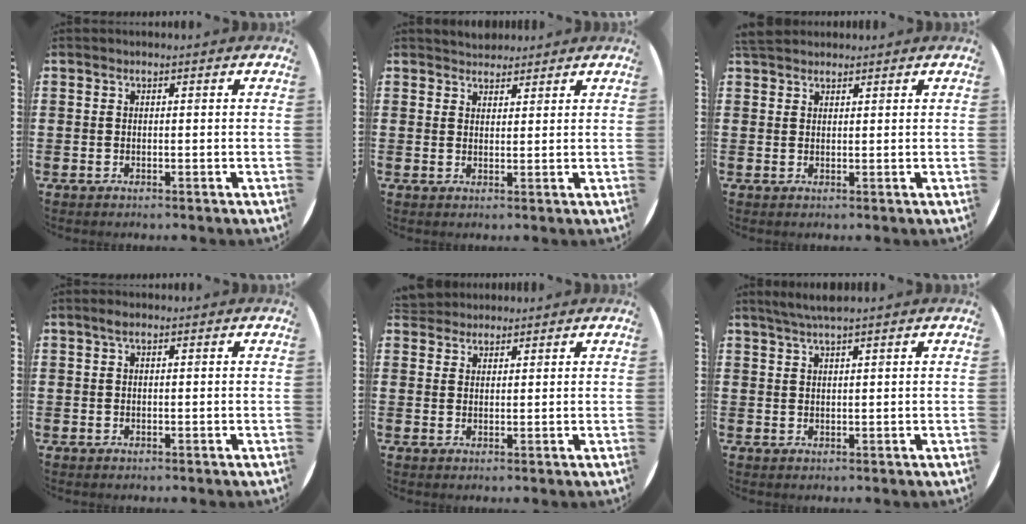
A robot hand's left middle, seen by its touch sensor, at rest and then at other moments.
{"total": 2.3, "force": [2.2, 0.6, -0.1], "torque": [-0.001, 0.000, 0.042]}
{"total": 2.1, "force": [1.9, 0.7, 0.4], "torque": [-0.005, 0.001, 0.036]}
{"total": 0.9, "force": [0.5, 0.4, 0.7], "torque": [-0.014, 0.006, 0.007]}
{"total": 2.4, "force": [2.3, 0.7, -0.2], "torque": [0.000, 0.002, 0.045]}
{"total": 2.4, "force": [2.0, -0.1, 1.3], "torque": [-0.028, 0.002, 0.037]}